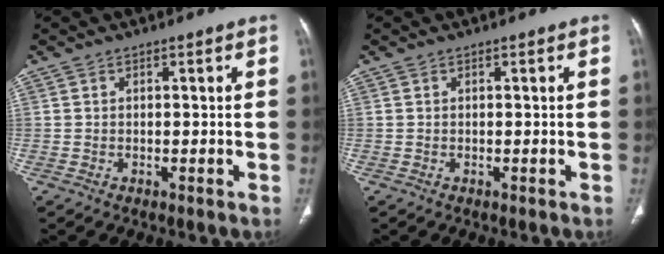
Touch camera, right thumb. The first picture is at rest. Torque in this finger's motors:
{"motor_torque": [0.01, 0.01, -0.06, 0.04, 0.02]}